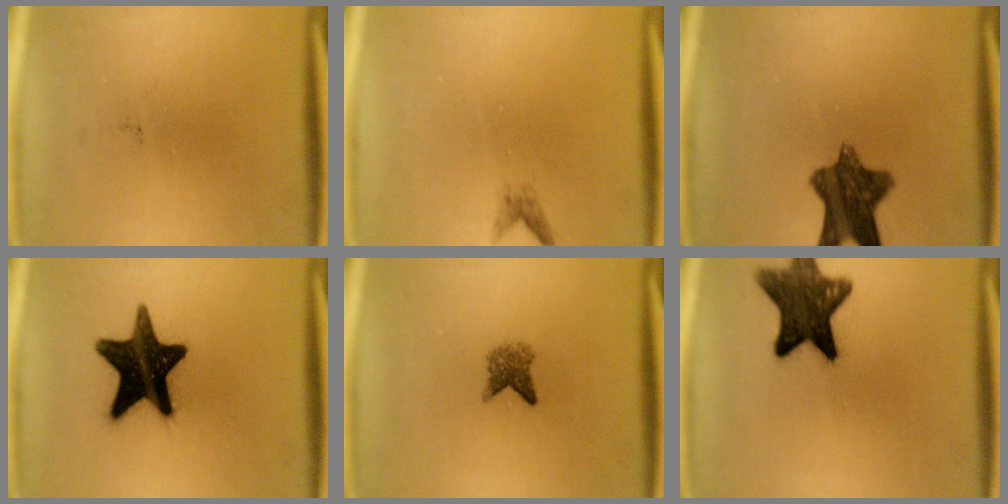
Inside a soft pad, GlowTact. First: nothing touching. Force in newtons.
{"total": 1.1}
{"total": 9.8}
{"total": 17.5}
{"total": 2.7}
{"total": 12.2}